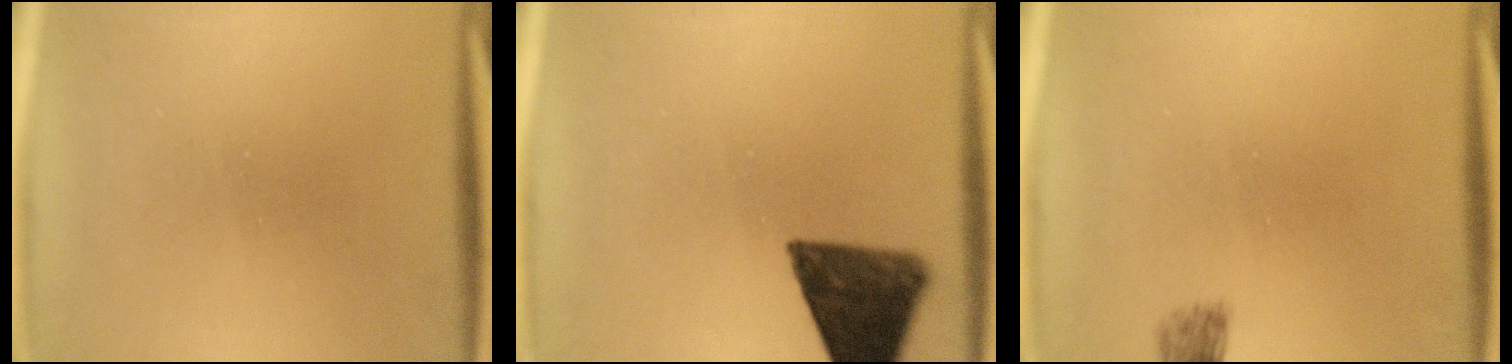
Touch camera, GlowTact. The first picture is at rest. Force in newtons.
{"total": 11.5}
{"total": 1.2}